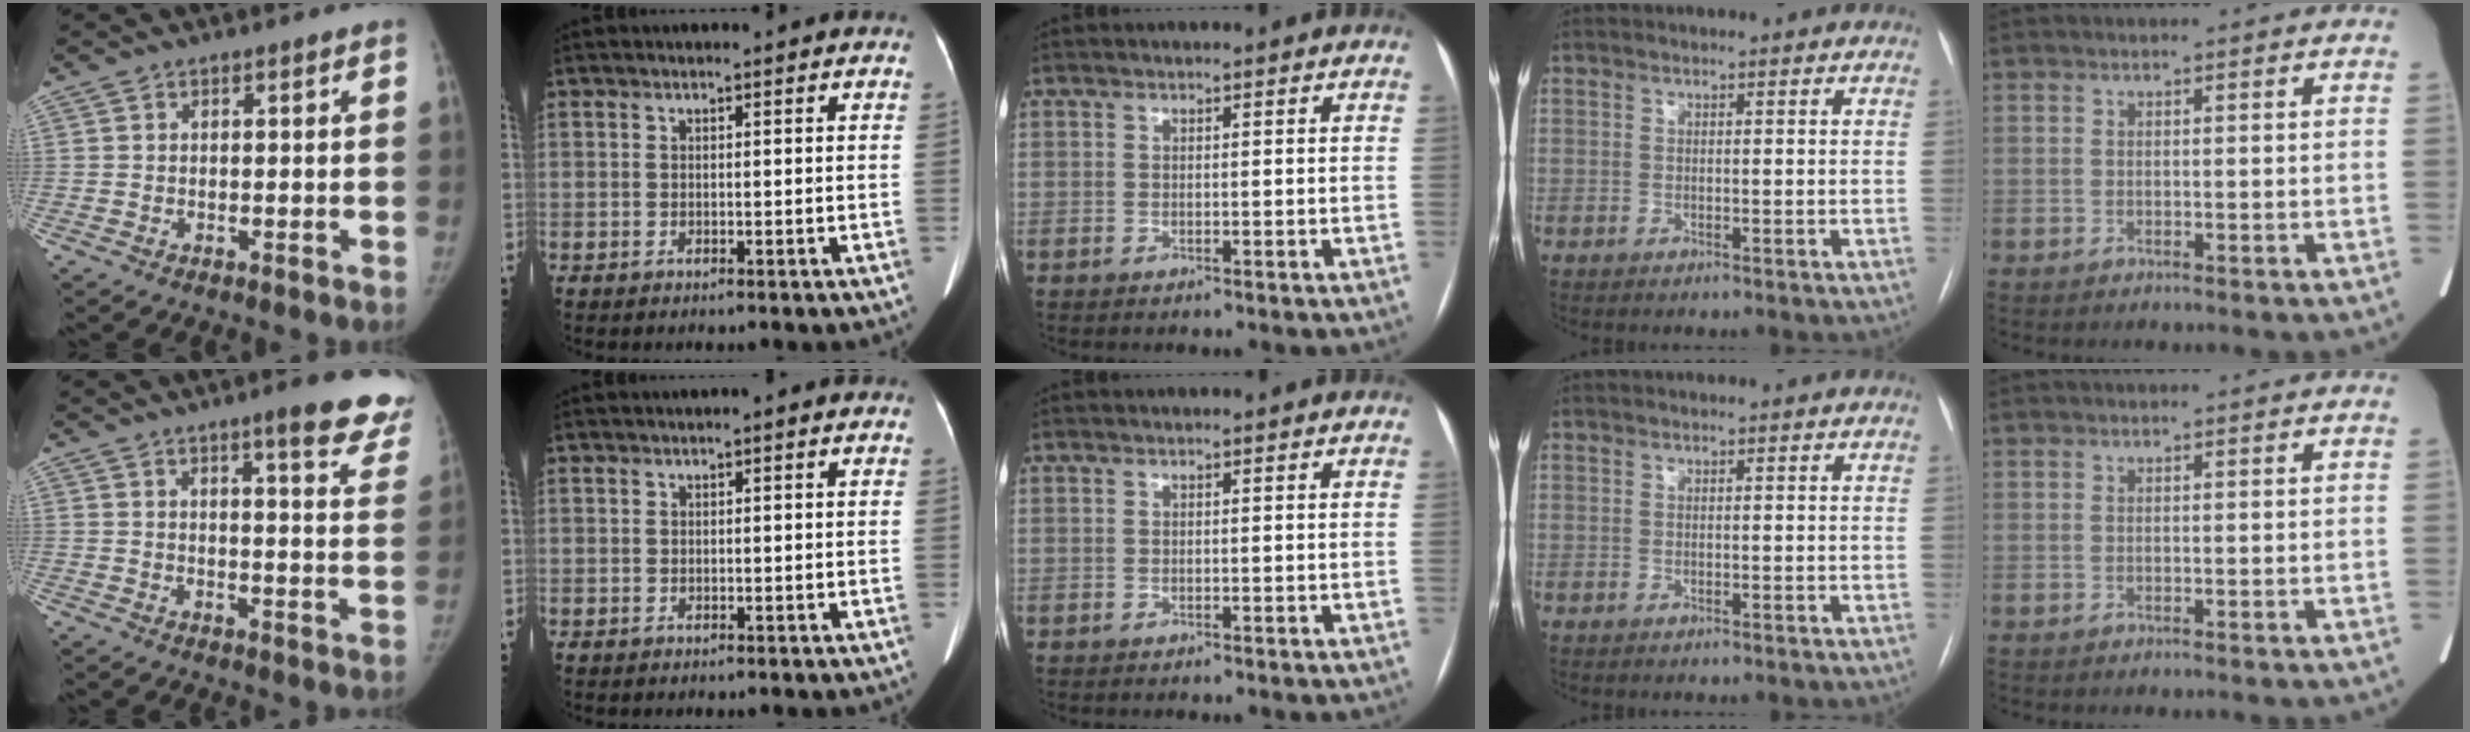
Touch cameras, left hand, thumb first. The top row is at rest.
{"thumb": {"total": 13.8, "force": [10.0, 2.5, 9.2], "torque": [-0.075, -0.050, 0.109]}, "index": {"total": 0.8, "force": [-0.4, 0.6, 0.4], "torque": [0.001, 0.008, -0.010]}}